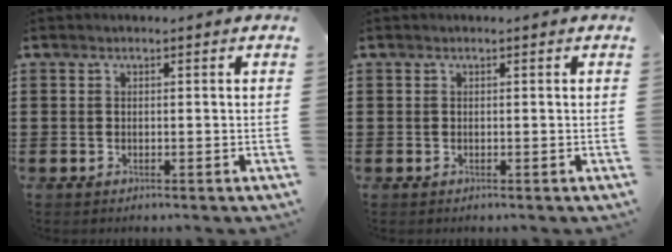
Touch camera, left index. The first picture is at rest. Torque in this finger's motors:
{"motor_torque": [0.00, 0.00, 0.00, 0.00]}